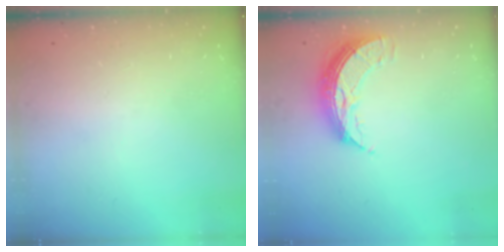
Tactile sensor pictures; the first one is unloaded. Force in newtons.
{"total": 9.8, "press": 9.8, "slide": 0.6}